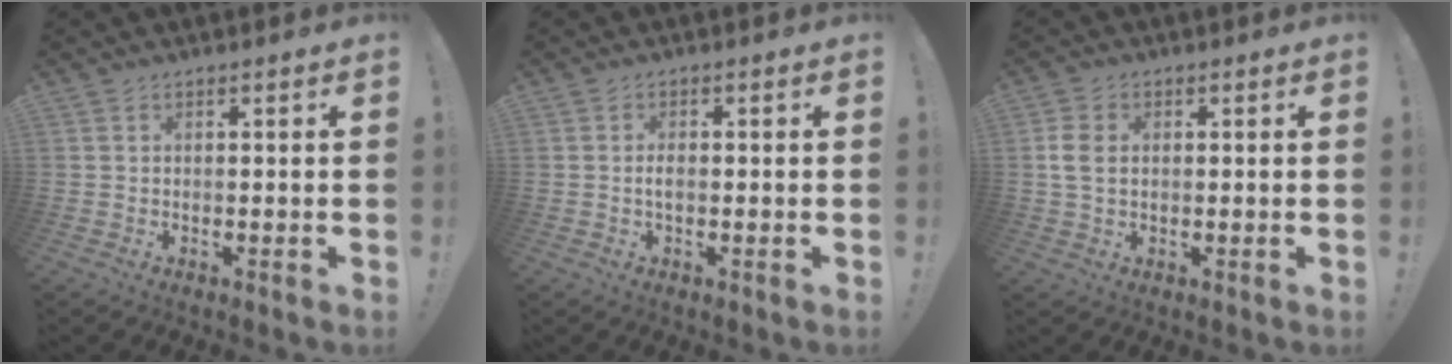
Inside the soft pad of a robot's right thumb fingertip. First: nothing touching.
{"total": 1.9, "force": [-0.5, 0.8, 1.7], "torque": [-0.038, 0.000, -0.011]}
{"total": 5.5, "force": [0.5, 3.8, 4.0], "torque": [-0.078, 0.005, 0.010]}